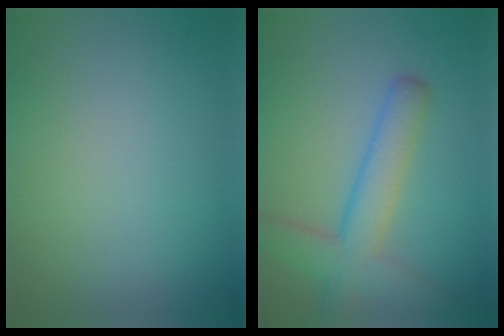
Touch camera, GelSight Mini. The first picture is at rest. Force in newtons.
{"total": 5.0, "press": 5.0, "slide": 0.2}